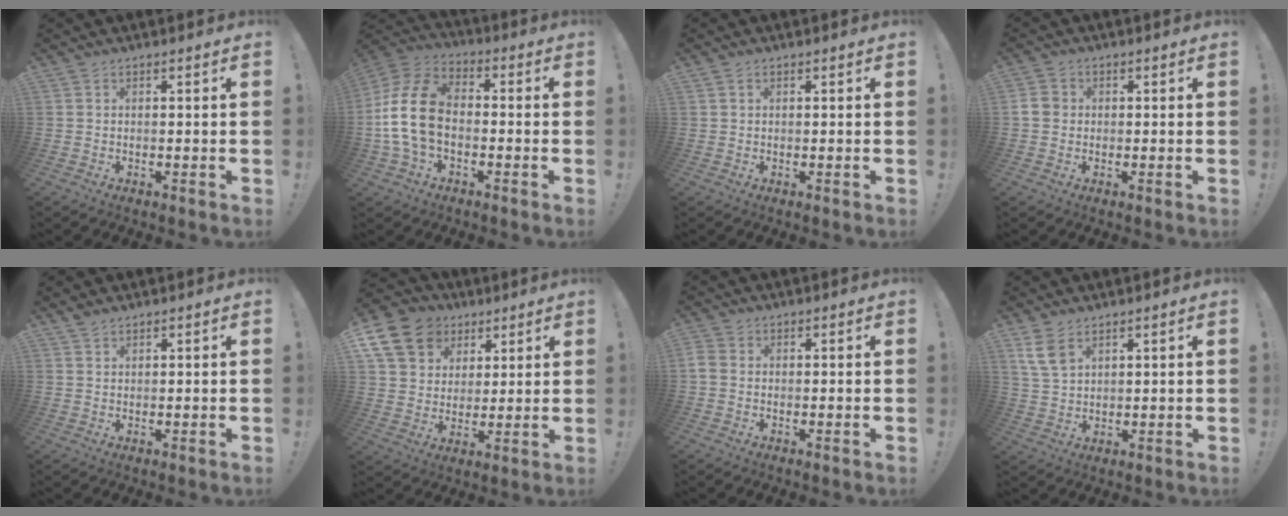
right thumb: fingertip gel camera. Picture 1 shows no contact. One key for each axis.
{"total": 16.3, "fx": -1.7, "fy": 11.2, "fz": 11.7, "tx": -0.219, "ty": 0.030, "tz": -0.023}
{"total": 0.8, "fx": 0.4, "fy": 0.6, "fz": 0.2, "tx": -0.007, "ty": 0.003, "tz": 0.009}
{"total": 3.1, "fx": -0.1, "fy": 2.9, "fz": 1.1, "tx": -0.015, "ty": 0.008, "tz": 0.000}
{"total": 1.8, "fx": 1.5, "fy": 0.7, "fz": 0.7, "tx": -0.010, "ty": -0.003, "tz": 0.027}
{"total": 15.1, "fx": 7.0, "fy": 11.7, "fz": 6.4, "tx": -0.095, "ty": -0.037, "tz": 0.142}
{"total": 2.5, "fx": -0.4, "fy": 1.9, "fz": 1.4, "tx": -0.033, "ty": 0.003, "tz": -0.007}
{"total": 7.4, "fx": 4.1, "fy": 4.6, "fz": 4.0, "tx": -0.084, "ty": -0.009, "tz": 0.082}